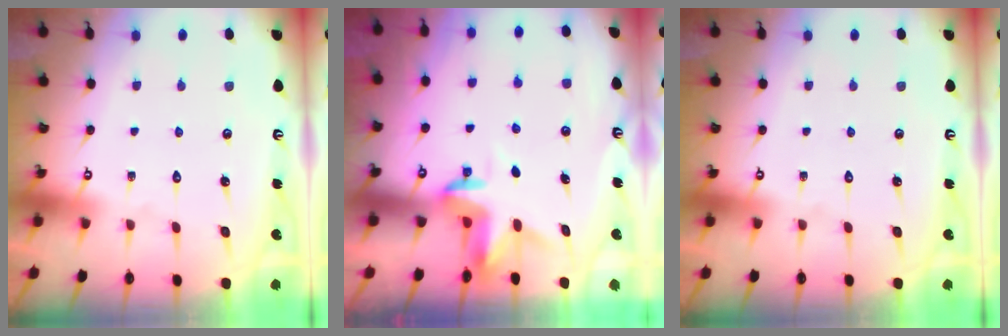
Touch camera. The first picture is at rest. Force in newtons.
{"total": 3.5, "press": 3.5, "slide": 0.2}
{"total": 0.0}